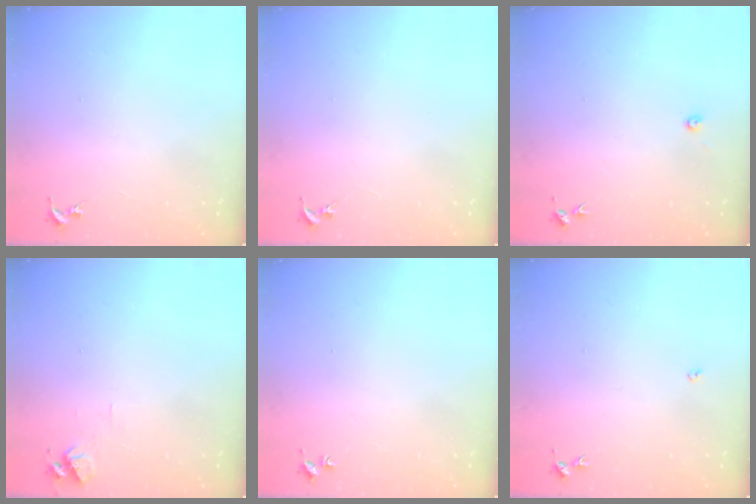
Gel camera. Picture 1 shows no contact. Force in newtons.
{"total": 0.0}
{"total": 4.1, "press": 4.1, "slide": 0.4}
{"total": 6.4, "press": 6.4, "slide": 0.8}
{"total": 1.8, "press": 1.8, "slide": 0.2}
{"total": 2.7, "press": 2.7, "slide": 0.5}